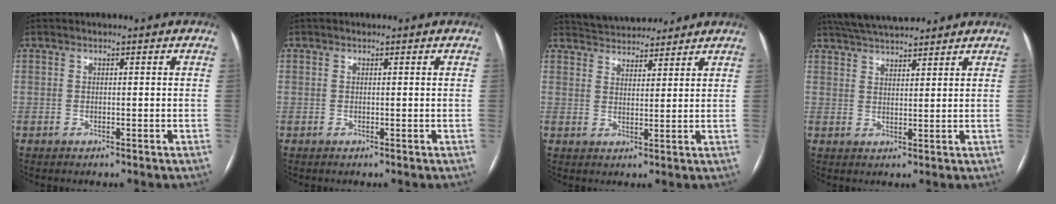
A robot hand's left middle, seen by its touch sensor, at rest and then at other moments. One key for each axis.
{"total": 0.0}
{"total": 8.5, "fx": 8.0, "fy": 2.3, "fz": 1.7, "tx": -0.027, "ty": 0.021, "tz": 0.123}
{"total": 9.6, "fx": 8.6, "fy": 1.6, "fz": 3.9, "tx": -0.069, "ty": 0.030, "tz": 0.140}